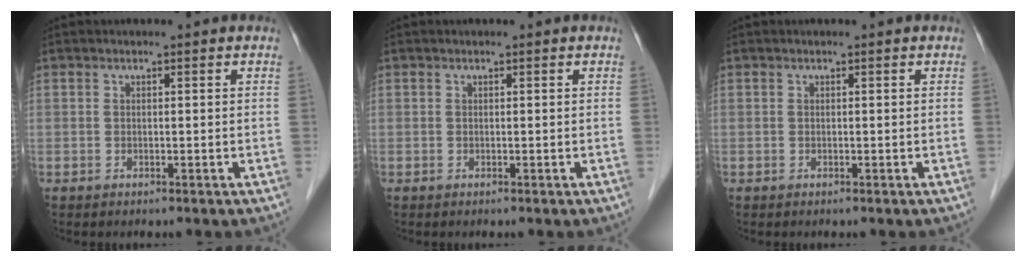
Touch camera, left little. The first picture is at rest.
{"total": 0.0}
{"total": 0.0}